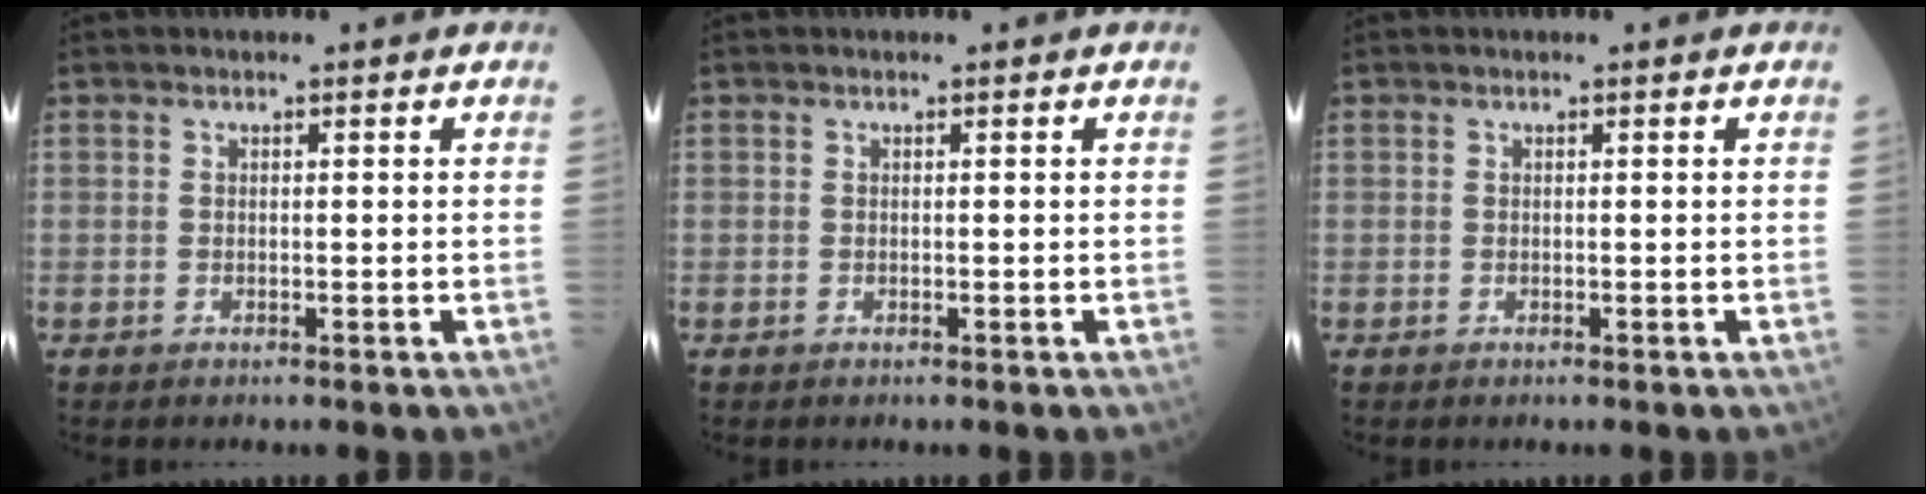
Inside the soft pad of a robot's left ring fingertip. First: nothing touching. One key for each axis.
{"total": 0.0}
{"total": 0.0}